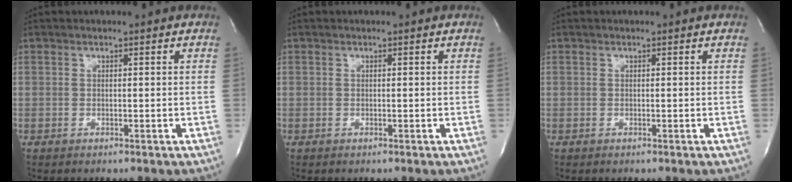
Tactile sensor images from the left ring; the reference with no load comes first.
{"total": 0.0}
{"total": 0.0}